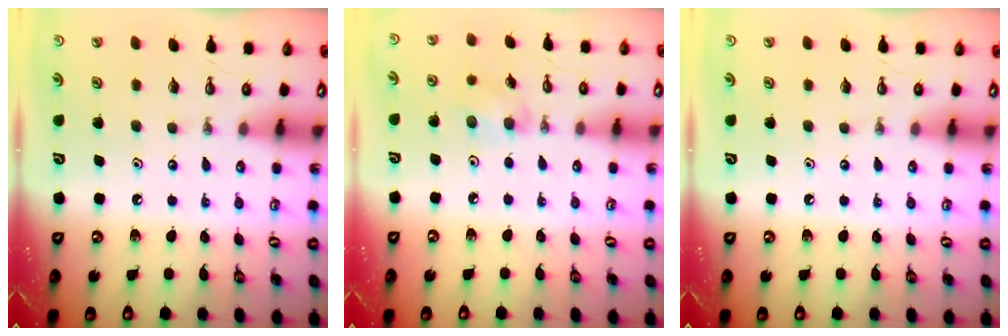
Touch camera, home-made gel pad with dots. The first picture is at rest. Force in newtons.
{"total": 5.3, "press": 5.1, "slide": 1.3}
{"total": 0.0}